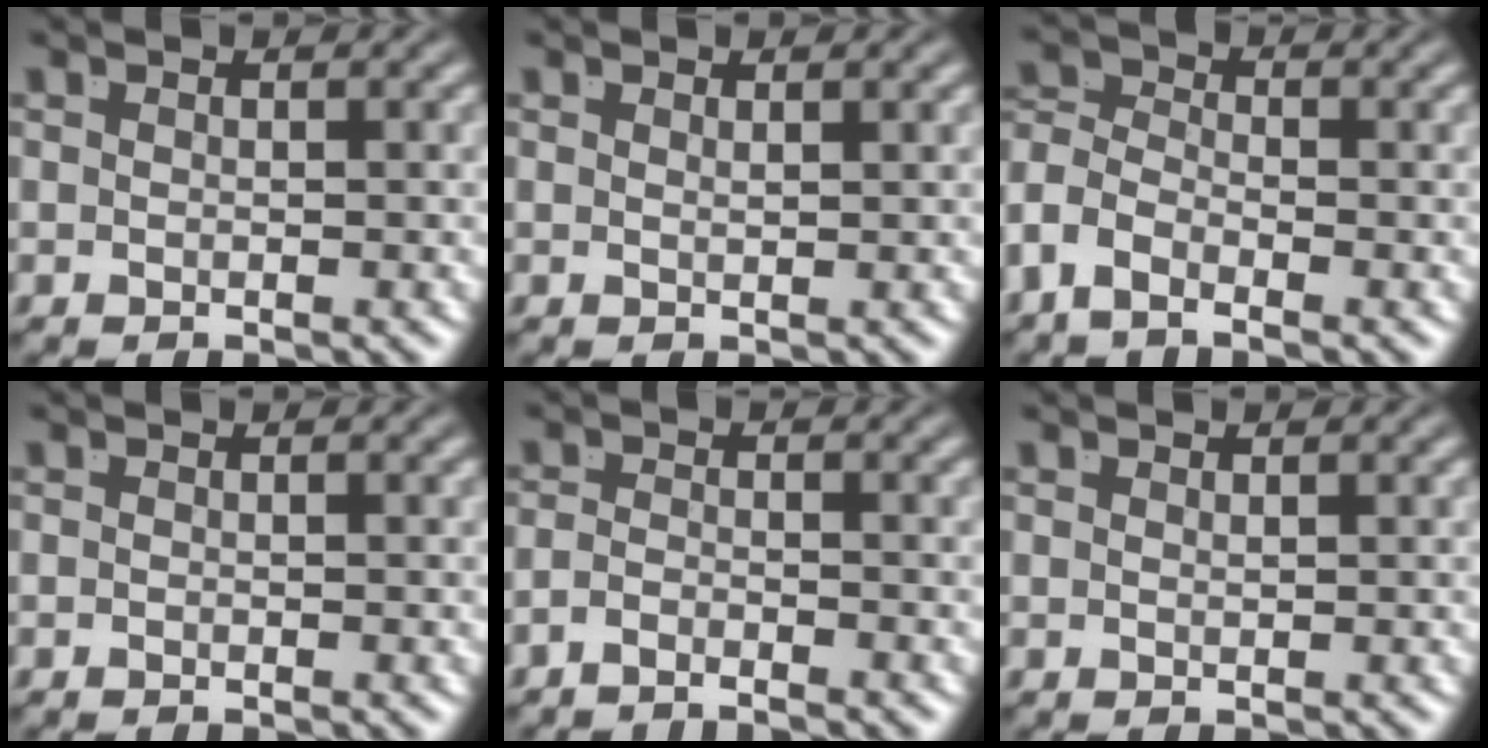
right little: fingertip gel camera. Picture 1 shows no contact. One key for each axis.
{"total": 1.0, "fx": 0.3, "fy": -0.9, "fz": 0.2, "tx": -0.002, "ty": -0.006, "tz": 0.012}
{"total": 4.5, "fx": -1.7, "fy": 3.4, "fz": 2.3, "tx": -0.066, "ty": -0.023, "tz": -0.031}
{"total": 0.6, "fx": -0.3, "fy": -0.5, "fz": 0.0, "tx": 0.005, "ty": -0.002, "tz": -0.004}
{"total": 2.0, "fx": -1.9, "fy": -0.6, "fz": 0.3, "tx": -0.005, "ty": -0.012, "tz": -0.031}
{"total": 0.7, "fx": 0.2, "fy": -0.7, "fz": 0.1, "tx": -0.001, "ty": -0.005, "tz": 0.008}